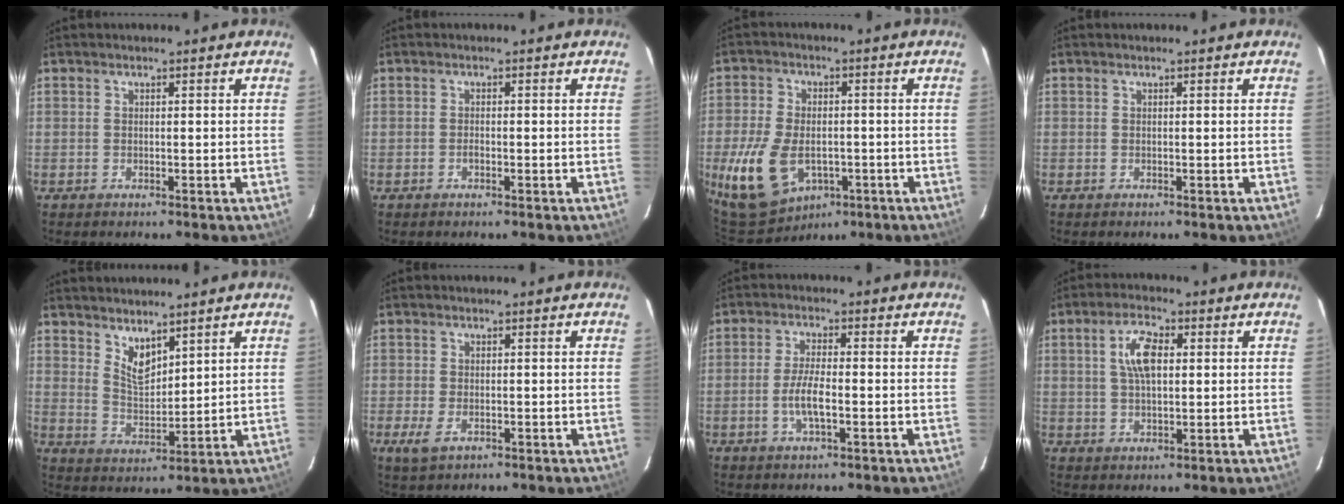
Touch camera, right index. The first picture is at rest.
{"total": 0.8, "force": [-0.5, 0.4, 0.5], "torque": [-0.009, 0.003, -0.008]}
{"total": 14.8, "force": [-4.9, 9.6, 10.2], "torque": [-0.233, -0.019, -0.076]}
{"total": 0.0}
{"total": 5.6, "force": [4.2, 2.3, 2.8], "torque": [-0.045, -0.007, 0.082]}
{"total": 3.8, "force": [-1.6, 2.1, 2.7], "torque": [-0.058, -0.010, -0.027]}
{"total": 5.2, "force": [-1.6, 1.3, 4.7], "torque": [-0.097, -0.002, -0.032]}
{"total": 6.8, "force": [1.6, 3.2, 5.8], "torque": [-0.108, 0.013, 0.031]}